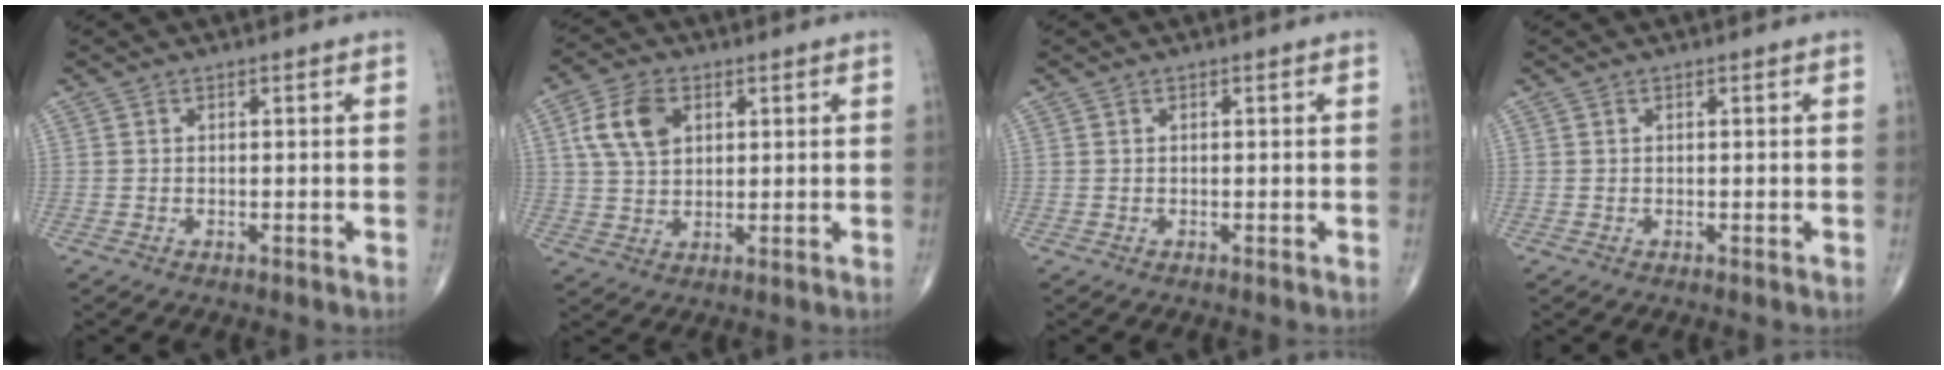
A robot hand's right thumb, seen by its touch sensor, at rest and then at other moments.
{"total": 8.6, "force": [2.8, 5.6, 5.9], "torque": [-0.107, -0.001, 0.052]}
{"total": 0.0}
{"total": 0.0}